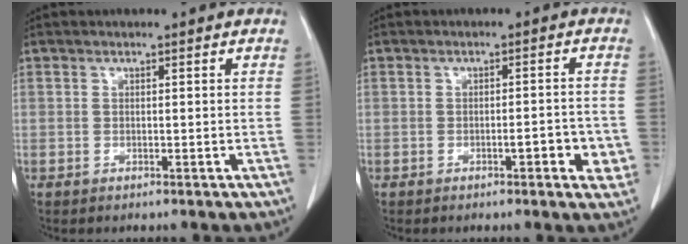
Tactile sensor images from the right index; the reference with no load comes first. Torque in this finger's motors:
{"motor_torque": [0.07, 0.03, 0.07, 0.02]}